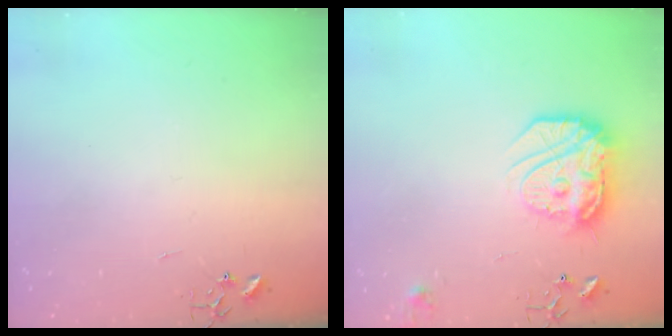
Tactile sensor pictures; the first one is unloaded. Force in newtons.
{"total": 17.3, "press": 17.2, "slide": 1.4}